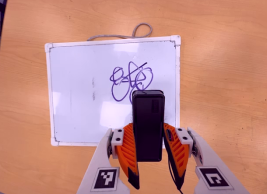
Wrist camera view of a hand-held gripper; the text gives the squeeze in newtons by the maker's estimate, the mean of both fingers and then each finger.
{"total": 4.3, "left": 3.0, "right": 5.6}